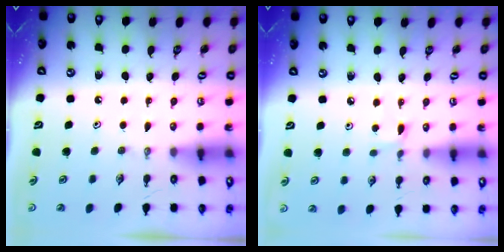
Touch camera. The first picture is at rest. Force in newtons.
{"total": 1.4, "press": 1.4, "slide": 0.2}